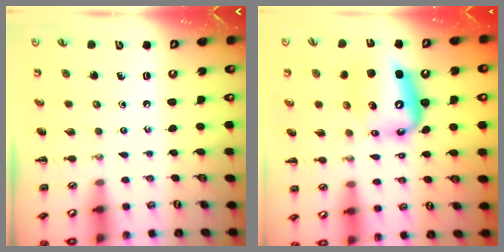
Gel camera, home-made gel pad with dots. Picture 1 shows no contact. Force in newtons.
{"total": 11.5, "press": 11.1, "slide": 2.9}